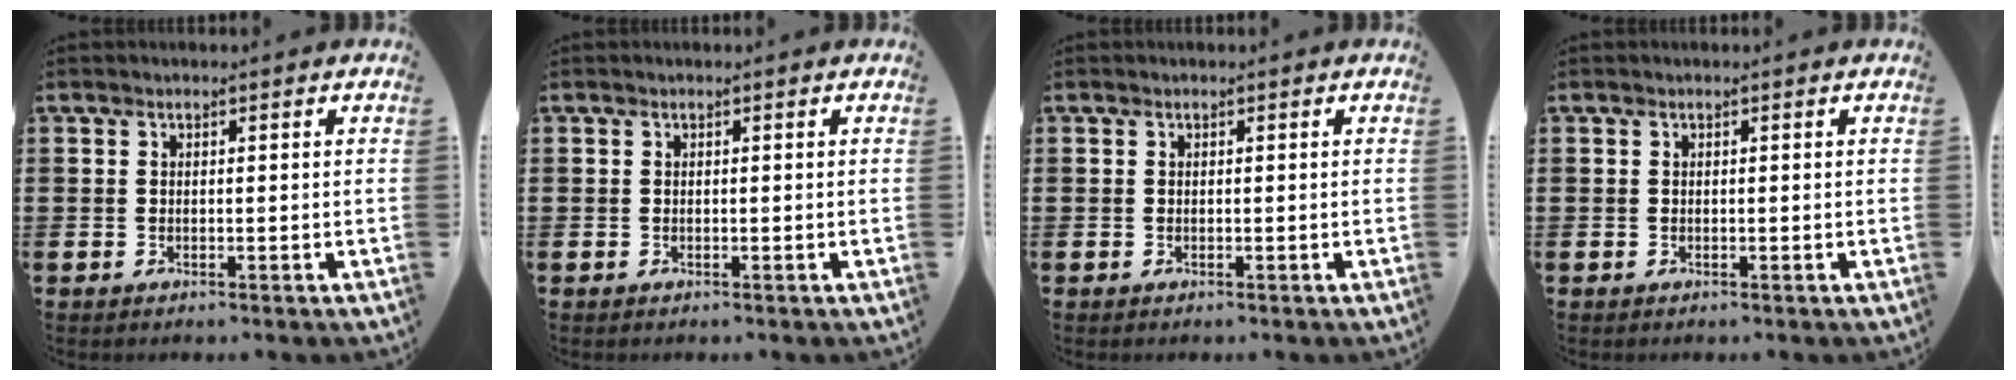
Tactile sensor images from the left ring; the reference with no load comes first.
{"total": 0.0}
{"total": 0.0}
{"total": 0.0}